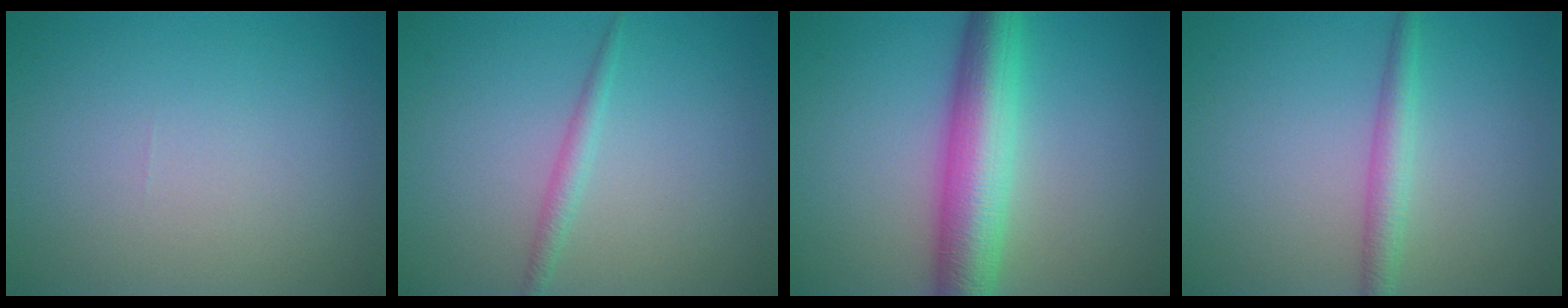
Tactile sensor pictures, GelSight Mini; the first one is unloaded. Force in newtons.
{"total": 1.4, "press": 1.4, "slide": 0.1}
{"total": 7.5, "press": 7.5, "slide": 0.1}
{"total": 2.3, "press": 2.3, "slide": 0.1}